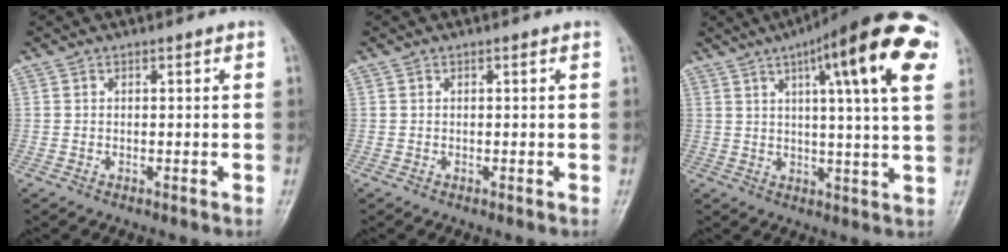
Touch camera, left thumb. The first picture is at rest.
{"total": 0.0}
{"total": 20.3, "force": [8.4, 3.6, 18.1], "torque": [-0.242, -0.005, 0.110]}